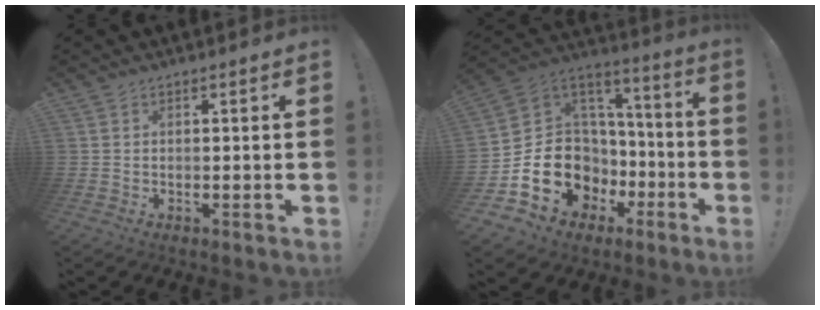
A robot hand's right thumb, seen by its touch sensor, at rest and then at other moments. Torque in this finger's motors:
{"motor_torque": [2.09, 2.47, 1.39, -1.38, 0.31]}